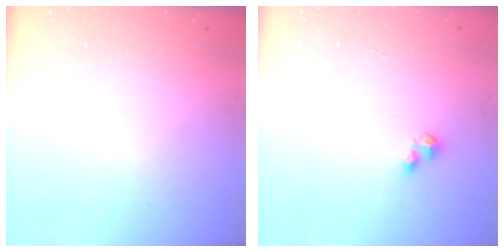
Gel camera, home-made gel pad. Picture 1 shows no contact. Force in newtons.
{"total": 2.5, "press": 2.5, "slide": 0.4}